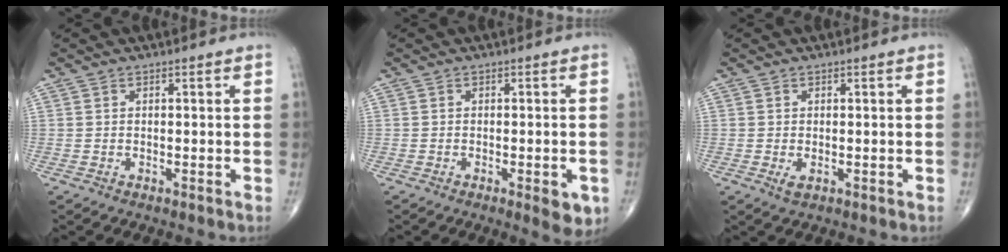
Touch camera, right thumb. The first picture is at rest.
{"total": 4.6, "force": [-1.7, 1.5, 3.9], "torque": [-0.034, -0.002, -0.017]}
{"total": 1.3, "force": [-0.3, 0.7, 1.1], "torque": [-0.019, -0.003, -0.003]}